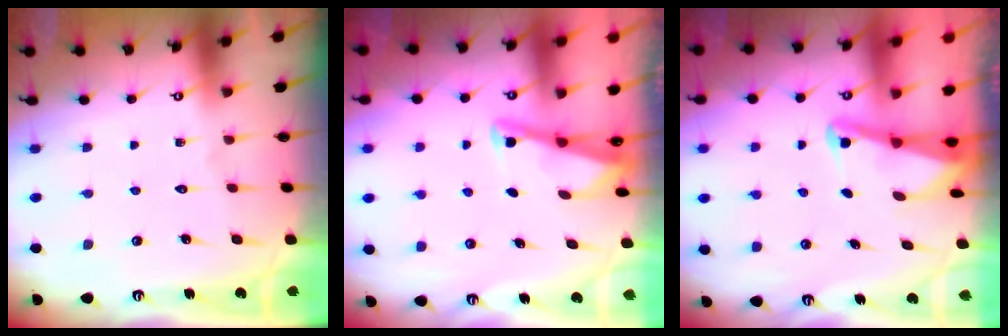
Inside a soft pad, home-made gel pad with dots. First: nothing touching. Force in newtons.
{"total": 2.9, "press": 2.9, "slide": 0.4}
{"total": 2.0, "press": 2.0, "slide": 0.3}